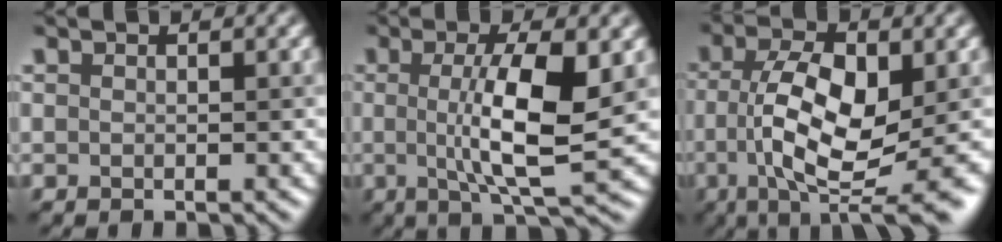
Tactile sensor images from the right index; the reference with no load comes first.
{"total": 7.7, "force": [0.4, 1.7, 7.5], "torque": [-0.123, -0.007, 0.008]}
{"total": 9.8, "force": [-1.2, 3.6, 9.1], "torque": [-0.150, 0.000, -0.024]}